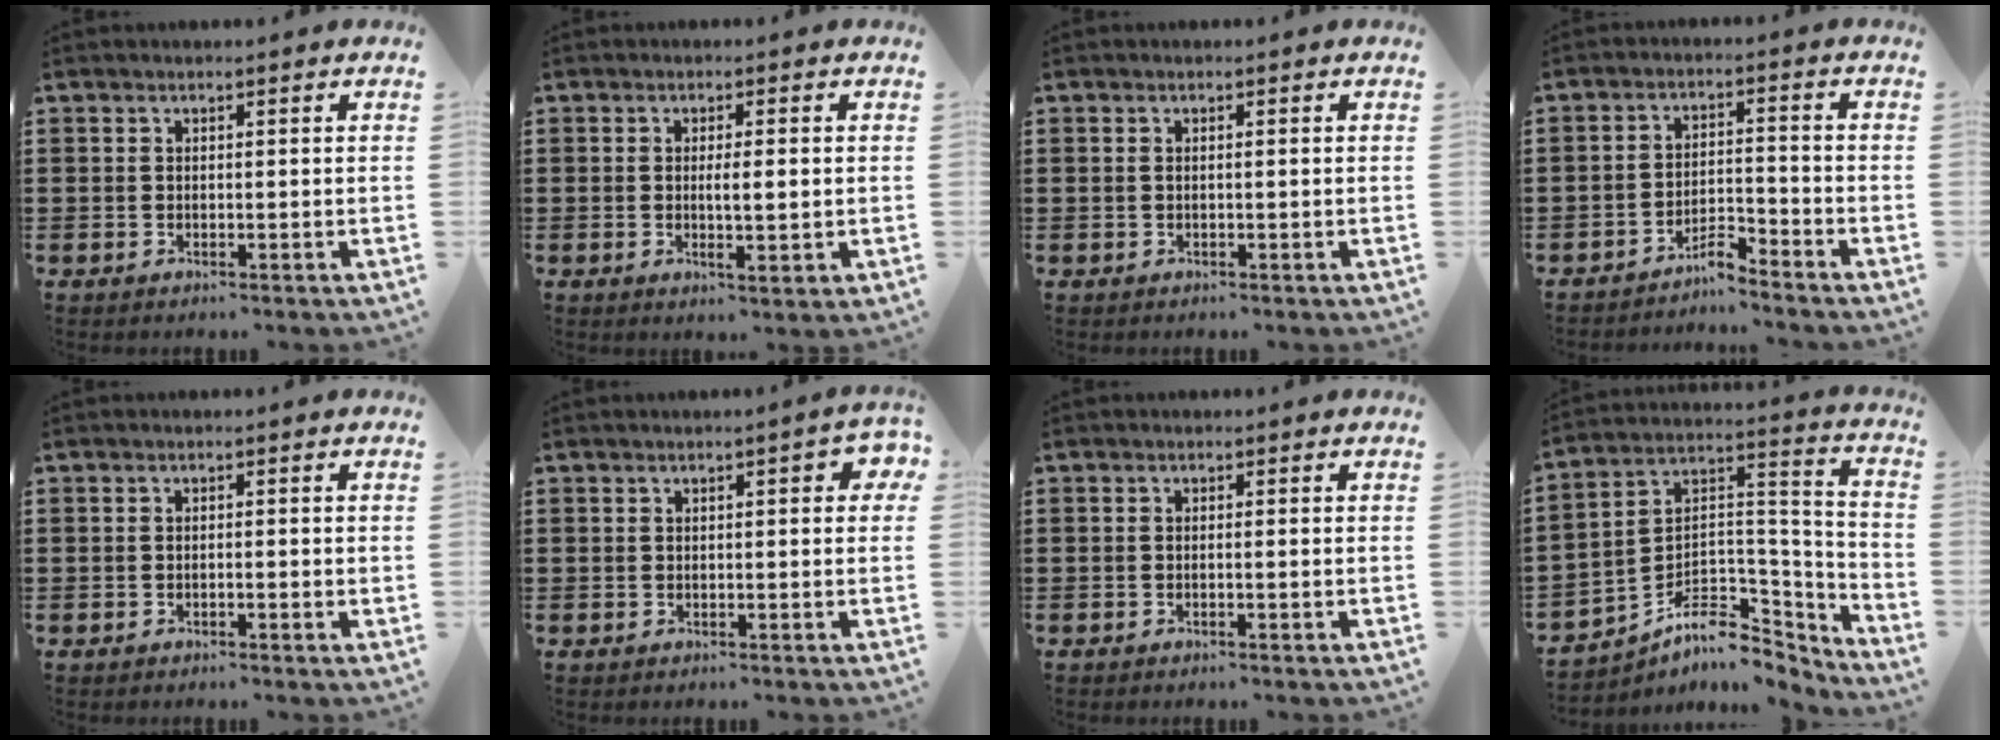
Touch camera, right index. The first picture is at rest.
{"total": 3.1, "force": [0.0, 0.6, 3.0], "torque": [-0.055, 0.000, -0.003]}
{"total": 0.6, "force": [0.0, 0.1, 0.6], "torque": [-0.012, -0.002, 0.001]}
{"total": 3.8, "force": [-3.7, 0.1, 0.9], "torque": [-0.021, 0.004, -0.076]}
{"total": 0.7, "force": [-0.3, 0.1, 0.6], "torque": [-0.012, -0.004, -0.005]}
{"total": 2.2, "force": [0.5, 0.6, 2.1], "torque": [-0.033, 0.003, 0.004]}
{"total": 0.6, "force": [-0.2, -0.1, 0.5], "torque": [-0.008, -0.003, -0.004]}
{"total": 7.4, "force": [-5.2, 4.4, 2.7], "torque": [-0.059, -0.006, -0.096]}